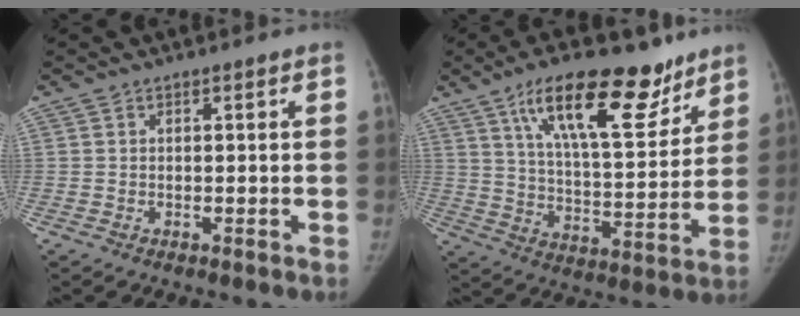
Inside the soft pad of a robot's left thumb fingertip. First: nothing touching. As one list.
[{"total": 20.4, "force": [12.6, 7.7, 14.1], "torque": [-0.186, -0.055, 0.210]}]